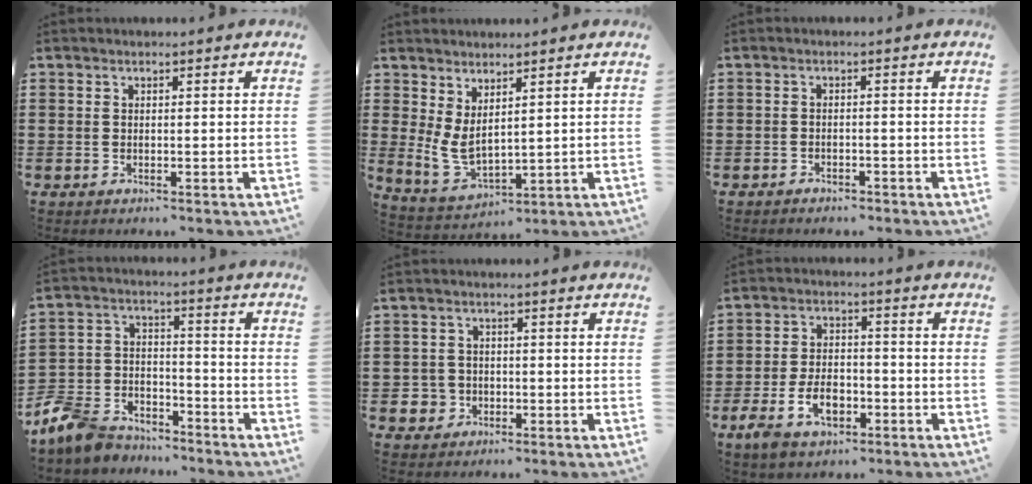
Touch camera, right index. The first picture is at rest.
{"total": 4.4, "force": [1.5, 2.3, 3.4], "torque": [-0.097, -0.014, 0.022]}
{"total": 1.2, "force": [-1.1, 0.4, 0.0], "torque": [-0.004, 0.004, -0.026]}
{"total": 7.8, "force": [-7.3, 2.5, 1.1], "torque": [-0.041, 0.016, -0.150]}
{"total": 2.7, "force": [-0.9, 2.5, 0.3], "torque": [-0.014, 0.004, -0.020]}
{"total": 7.1, "force": [-3.1, 4.1, 4.9], "torque": [-0.100, 0.001, -0.062]}